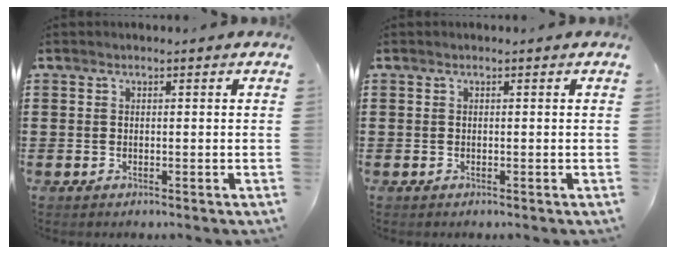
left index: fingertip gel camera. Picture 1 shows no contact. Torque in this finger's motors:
{"motor_torque": [-0.02, -0.02, 0.00, 0.00]}